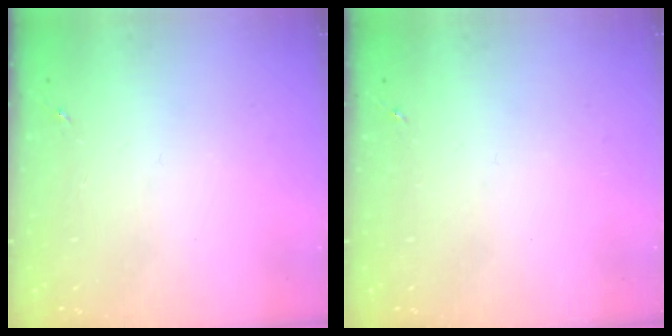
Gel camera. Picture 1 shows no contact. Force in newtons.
{"total": 0.0}